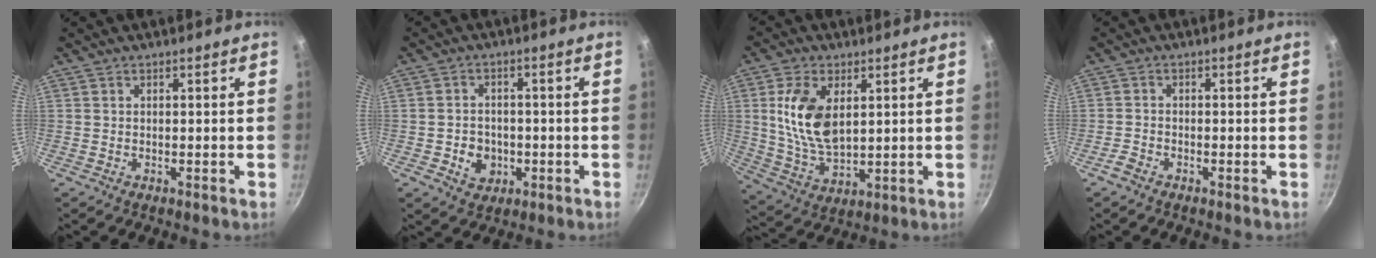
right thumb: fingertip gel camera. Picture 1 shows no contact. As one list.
[{"total": 5.7, "force": [-1.5, 4.8, 2.8], "torque": [-0.027, 0.015, -0.019]}, {"total": 12.8, "force": [3.2, 7.2, 10.1], "torque": [-0.188, -0.021, 0.070]}, {"total": 1.9, "force": [-1.6, 0.7, 0.8], "torque": [-0.030, 0.011, -0.035]}]